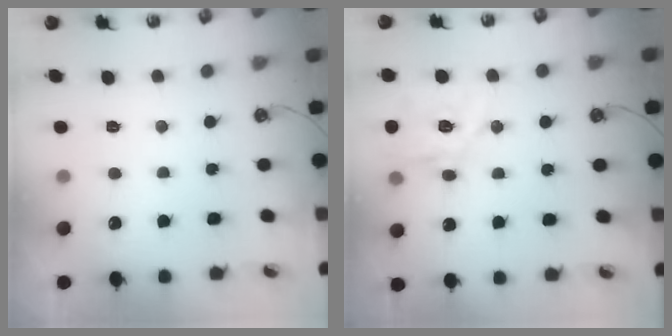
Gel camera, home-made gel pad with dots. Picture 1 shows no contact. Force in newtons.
{"total": 15.5, "press": 15.4, "slide": 1.8}